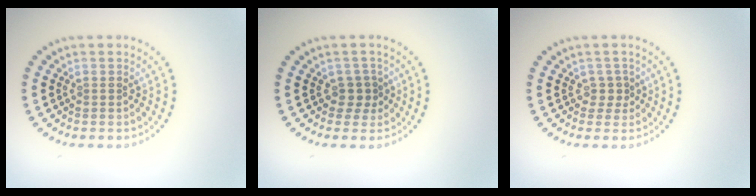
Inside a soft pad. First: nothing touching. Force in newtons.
{"total": 1.8, "press": 1.4, "slide": 1.1}
{"total": 1.3, "press": 0.9, "slide": 0.9}